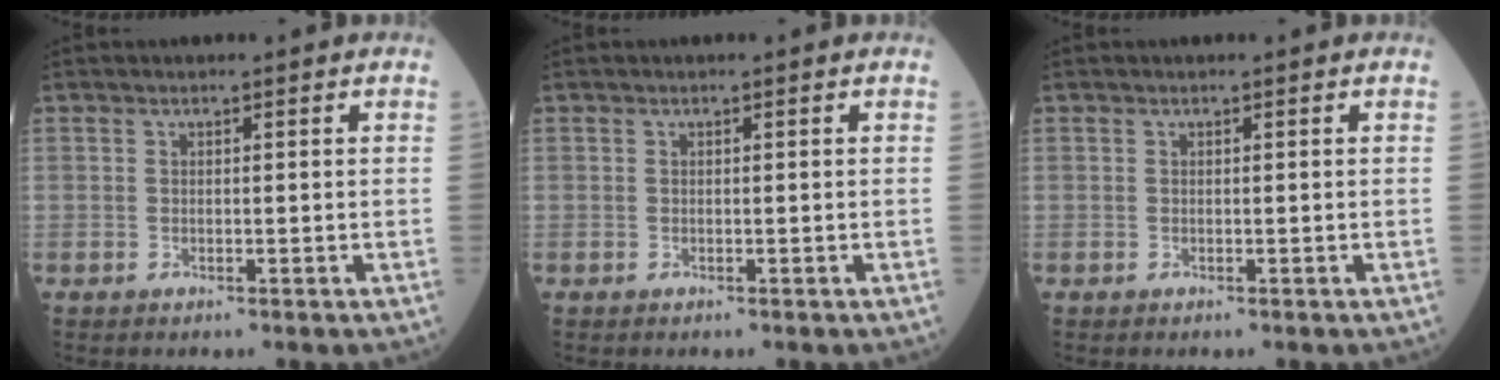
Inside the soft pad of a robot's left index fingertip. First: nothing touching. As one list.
[{"total": 0.0}, {"total": 0.0}]